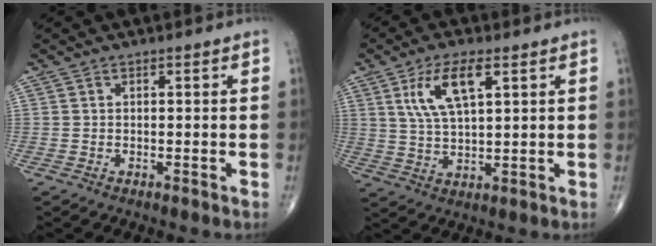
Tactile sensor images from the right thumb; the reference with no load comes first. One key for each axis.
{"total": 9.4, "fx": 3.9, "fy": 3.5, "fz": 7.9, "tx": -0.154, "ty": -0.007, "tz": 0.079}